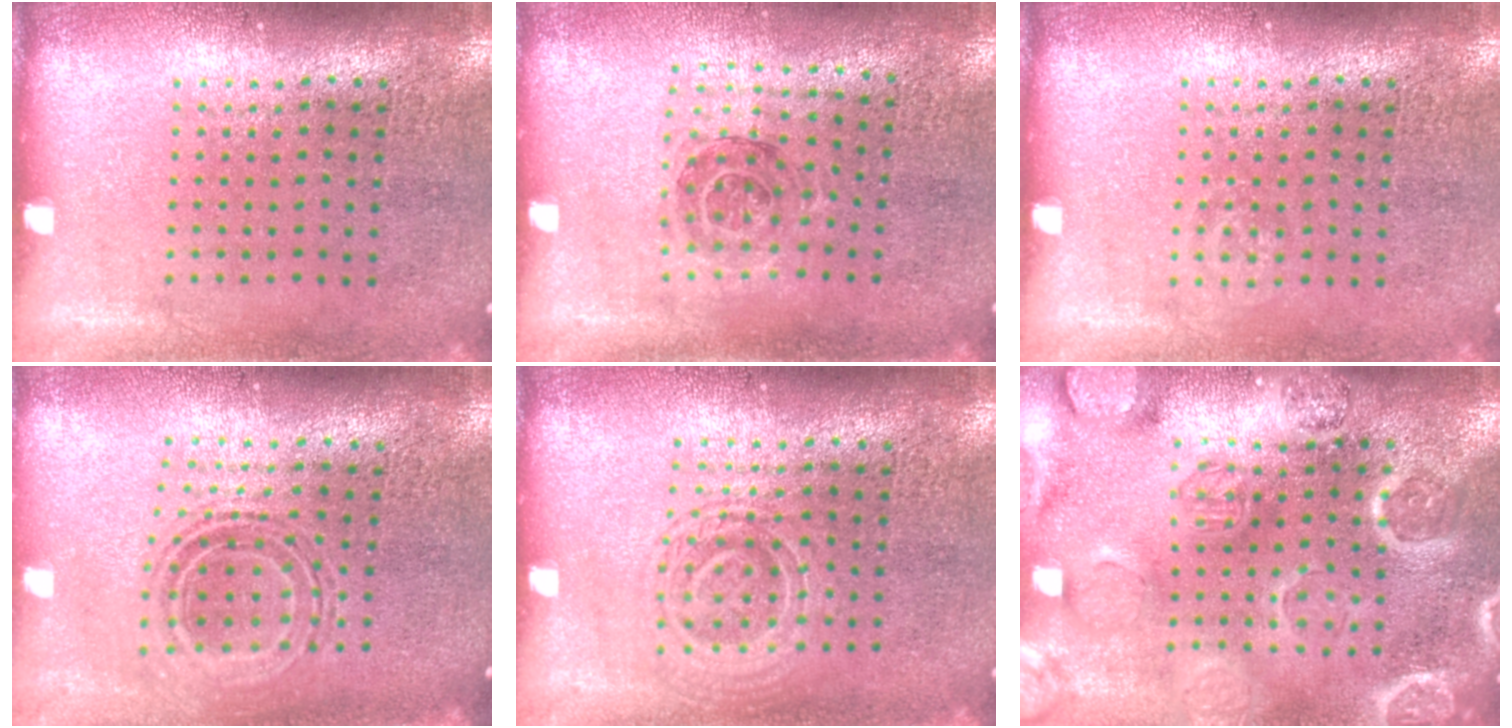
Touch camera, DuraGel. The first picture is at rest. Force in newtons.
{"total": 1.0, "press": 1.0, "slide": 0.1}
{"total": 0.6, "press": 0.6, "slide": 0.2}
{"total": 0.9, "press": 0.8, "slide": 0.3}
{"total": 1.1, "press": 1.0, "slide": 0.3}
{"total": 3.4, "press": 3.3, "slide": 0.8}